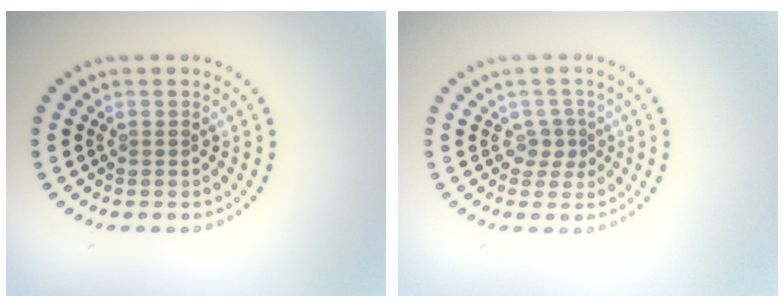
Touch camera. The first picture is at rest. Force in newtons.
{"total": 1.5, "press": 1.2, "slide": 1.0}